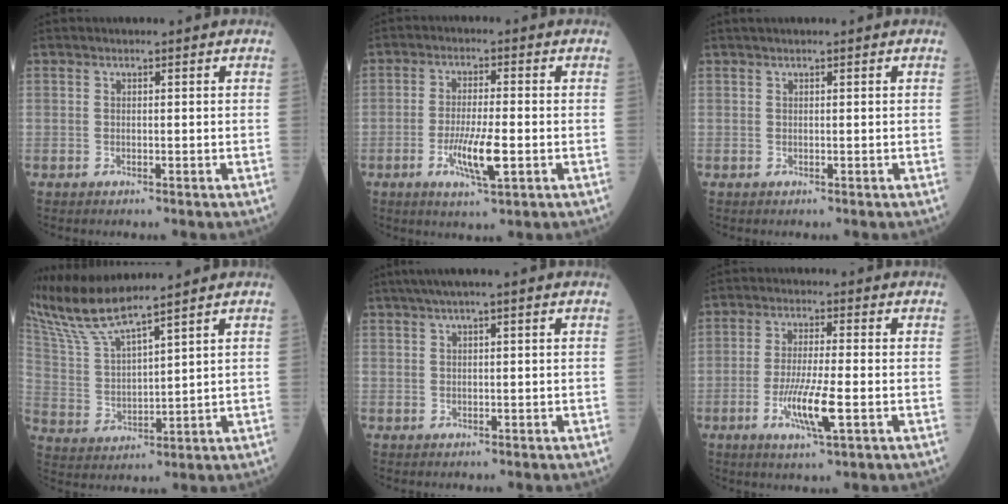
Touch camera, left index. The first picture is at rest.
{"total": 6.6, "force": [-2.1, 0.8, 6.2], "torque": [-0.121, -0.014, -0.038]}
{"total": 0.8, "force": [0.7, -0.1, 0.5], "torque": [-0.010, 0.013, 0.015]}
{"total": 9.6, "force": [8.7, -1.2, 3.9], "torque": [-0.099, 0.001, 0.183]}
{"total": 3.8, "force": [2.4, -0.1, 3.0], "torque": [-0.057, 0.022, 0.042]}
{"total": 7.3, "force": [-2.4, 0.4, 6.8], "torque": [-0.135, -0.018, -0.046]}